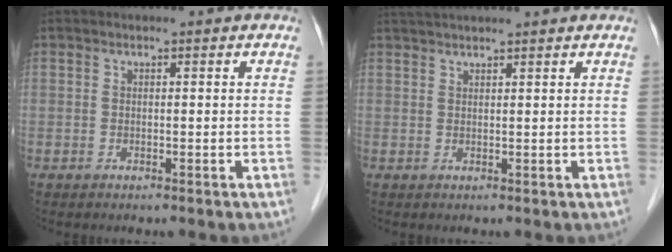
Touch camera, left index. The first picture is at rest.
{"total": 8.0, "force": [7.1, -0.3, 3.6], "torque": [-0.058, 0.043, 0.101]}